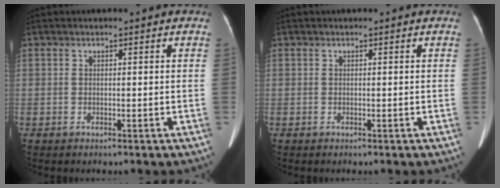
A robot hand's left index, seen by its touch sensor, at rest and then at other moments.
{"total": 0.0}